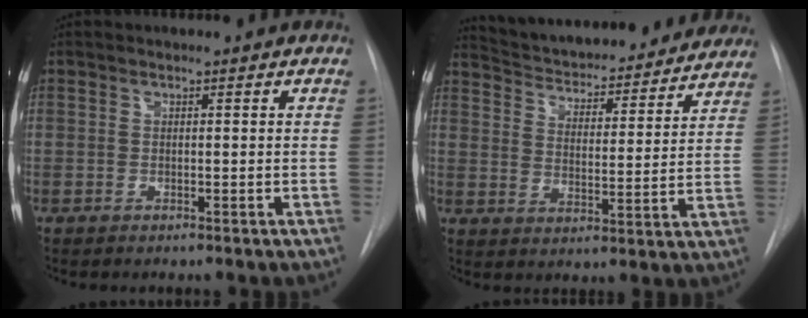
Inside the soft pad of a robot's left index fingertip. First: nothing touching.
{"total": 24.5, "force": [22.6, 5.5, 7.7], "torque": [-0.124, -0.015, 0.301]}